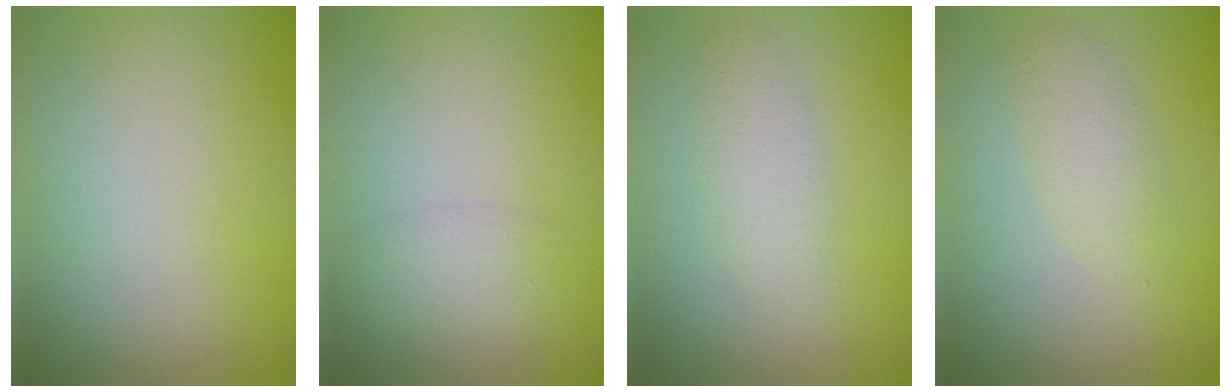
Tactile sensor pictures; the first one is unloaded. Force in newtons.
{"total": 1.7, "press": 1.7, "slide": 0.1}
{"total": 2.3, "press": 2.3, "slide": 0.0}
{"total": 2.2, "press": 2.2, "slide": 0.1}